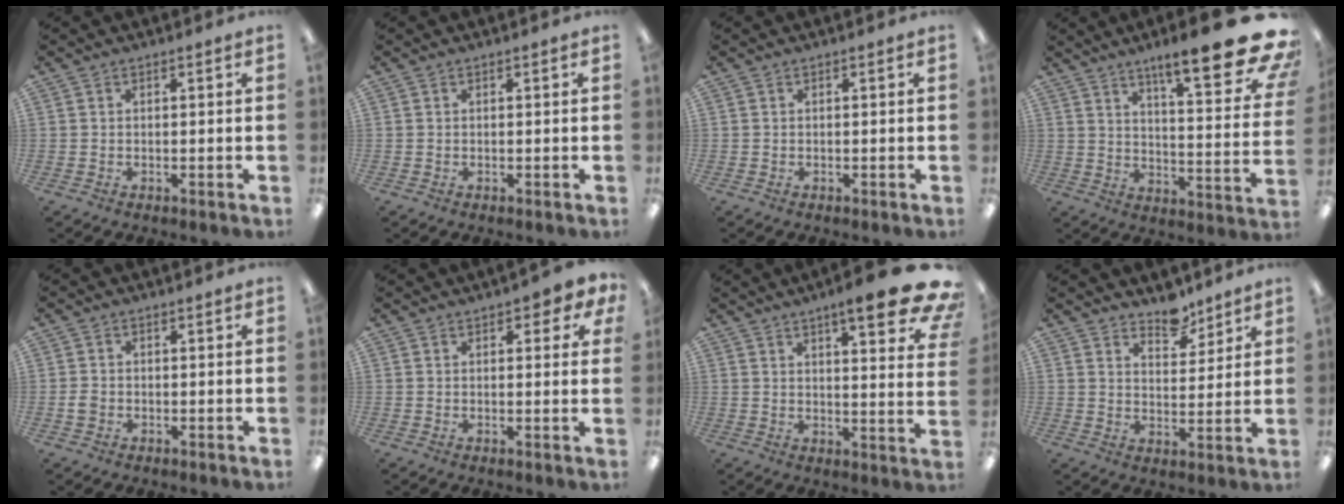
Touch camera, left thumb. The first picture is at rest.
{"total": 0.0}
{"total": 0.0}
{"total": 19.5, "force": [13.0, 4.0, 14.0], "torque": [-0.195, -0.098, 0.202]}
{"total": 1.8, "force": [-0.4, 1.5, 1.0], "torque": [-0.017, 0.004, -0.008]}
{"total": 3.3, "force": [2.0, 1.3, 2.3], "torque": [-0.026, -0.005, 0.030]}
{"total": 13.2, "force": [8.6, 2.6, 9.7], "torque": [-0.123, -0.056, 0.132]}
{"total": 7.3, "force": [6.2, 3.2, 2.1], "torque": [-0.010, -0.045, 0.110]}